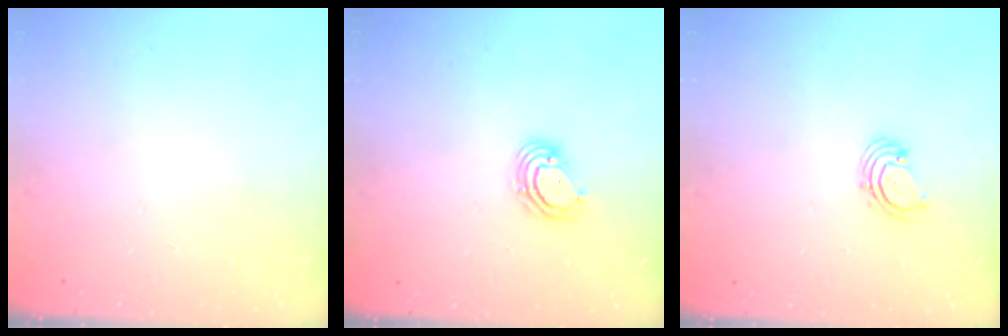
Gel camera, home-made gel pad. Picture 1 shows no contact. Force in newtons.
{"total": 5.4, "press": 5.4, "slide": 0.7}
{"total": 2.0, "press": 1.9, "slide": 0.6}